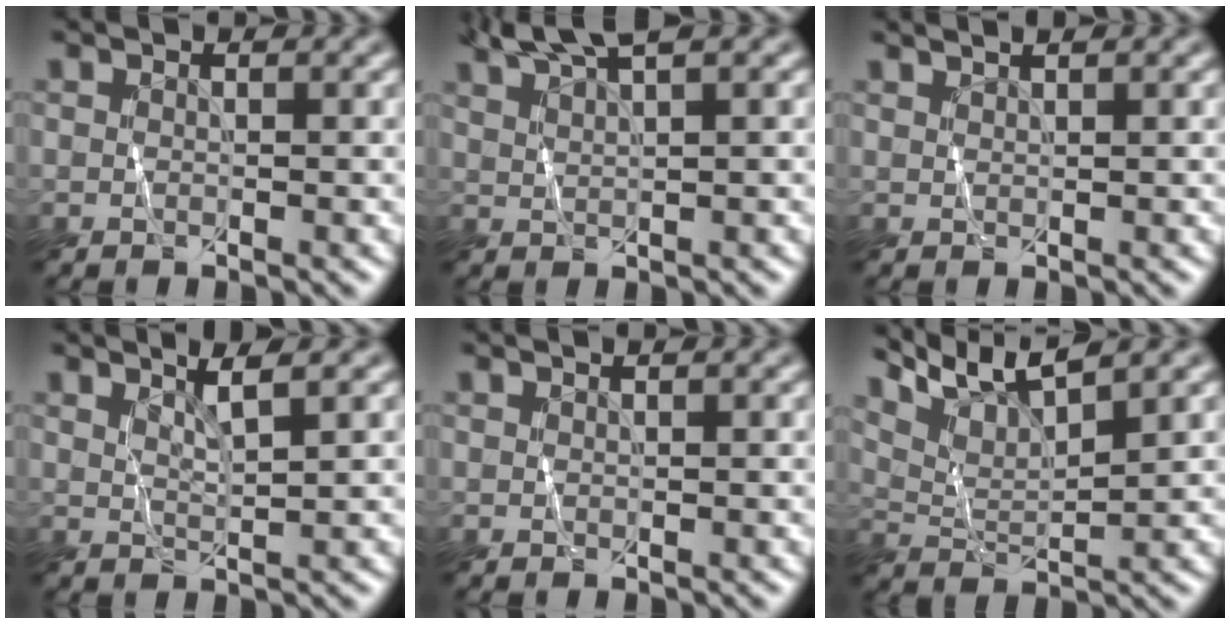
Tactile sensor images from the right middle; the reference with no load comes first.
{"total": 3.9, "force": [3.2, 0.5, 2.1], "torque": [-0.021, 0.011, 0.045]}
{"total": 1.8, "force": [1.5, 0.6, 0.8], "torque": [0.011, 0.004, 0.000]}
{"total": 2.0, "force": [1.4, 0.3, 1.4], "torque": [-0.017, 0.006, 0.024]}
{"total": 0.6, "force": [0.4, 0.3, 0.3], "torque": [0.004, 0.005, 0.003]}
{"total": 5.8, "force": [4.8, 1.0, 3.1], "torque": [-0.065, 0.012, 0.089]}